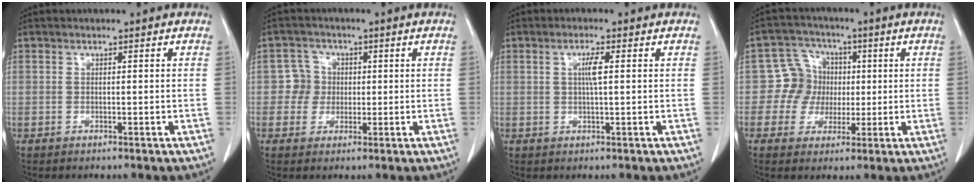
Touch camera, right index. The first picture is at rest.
{"total": 3.5, "force": [0.0, 3.5, 0.2], "torque": [0.006, 0.012, 0.001]}
{"total": 2.6, "force": [0.5, -0.2, 2.5], "torque": [-0.050, -0.001, 0.008]}
{"total": 6.4, "force": [0.0, 6.3, 1.2], "torque": [-0.021, 0.026, 0.001]}